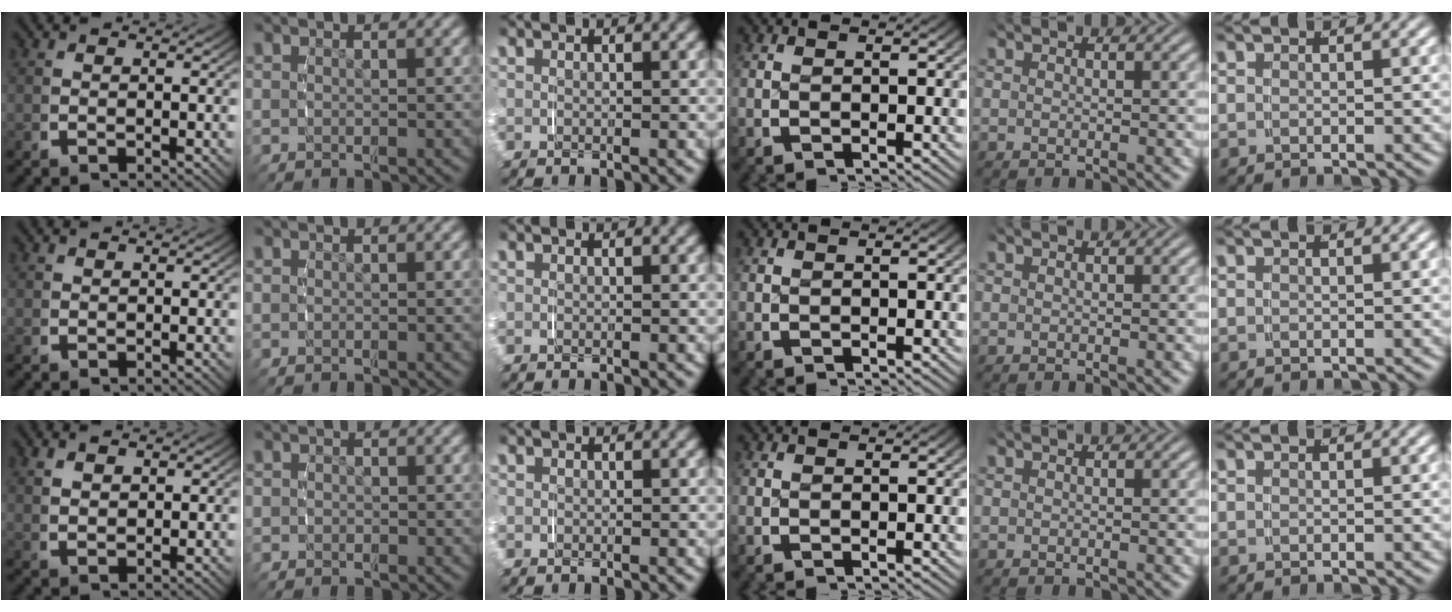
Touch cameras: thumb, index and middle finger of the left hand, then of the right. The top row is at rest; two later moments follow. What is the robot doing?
{"motion": "grasp_and_lifting", "object": "scarf"}